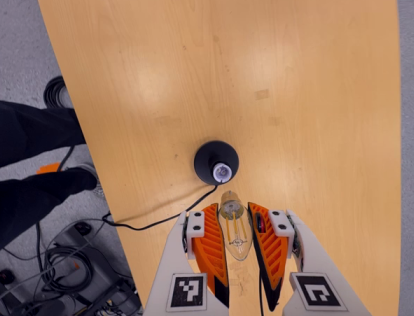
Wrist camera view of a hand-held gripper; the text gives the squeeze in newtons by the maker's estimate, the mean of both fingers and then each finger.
{"total": 21.3, "left": 24.3, "right": 18.2}